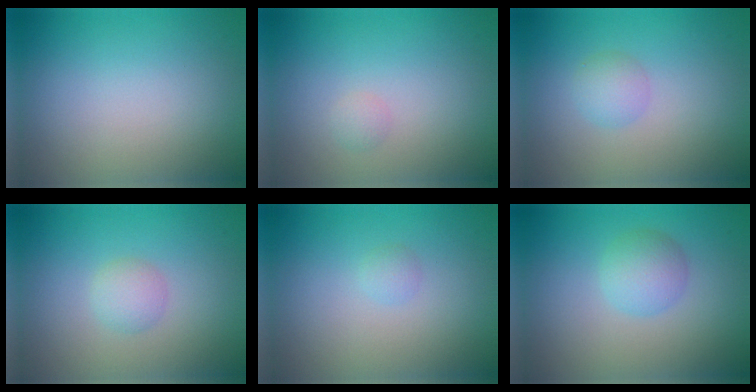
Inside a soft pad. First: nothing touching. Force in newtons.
{"total": 0.7, "press": 0.7, "slide": 0.0}
{"total": 1.7, "press": 1.7, "slide": 0.0}
{"total": 1.6, "press": 1.6, "slide": 0.0}
{"total": 0.7, "press": 0.7, "slide": 0.0}
{"total": 2.5, "press": 2.5, "slide": 0.1}